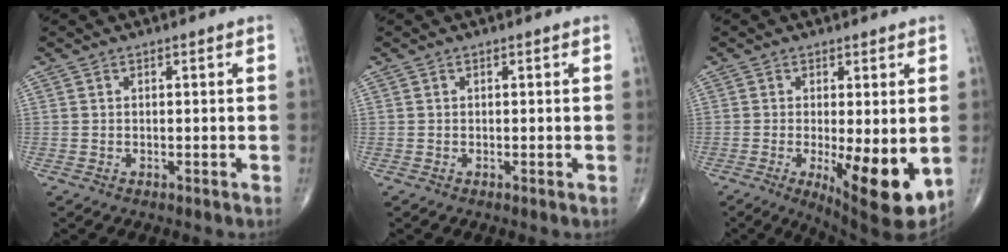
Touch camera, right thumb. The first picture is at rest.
{"total": 0.0}
{"total": 12.5, "force": [-2.5, 3.6, 11.7], "torque": [-0.169, -0.030, -0.028]}